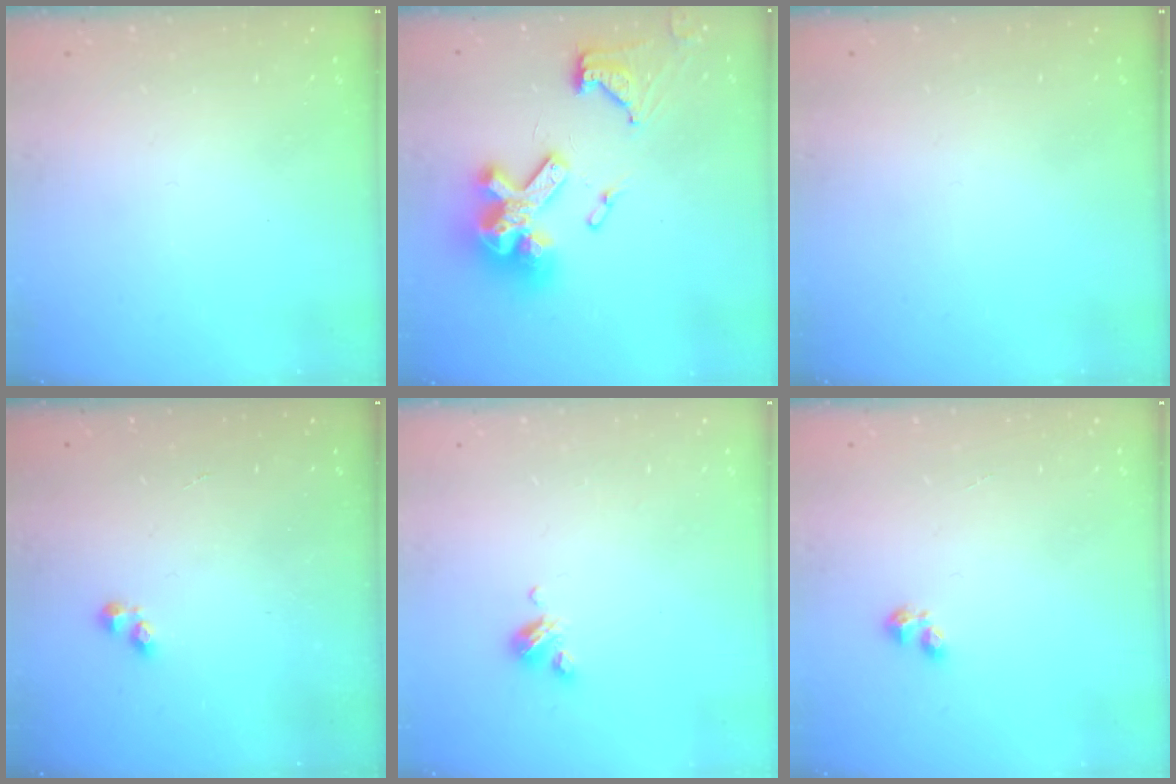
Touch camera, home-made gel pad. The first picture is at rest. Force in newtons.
{"total": 20.2, "press": 20.1, "slide": 2.1}
{"total": 0.0}
{"total": 2.3, "press": 2.2, "slide": 0.3}
{"total": 4.0, "press": 4.0, "slide": 0.3}
{"total": 3.1, "press": 3.1, "slide": 0.6}